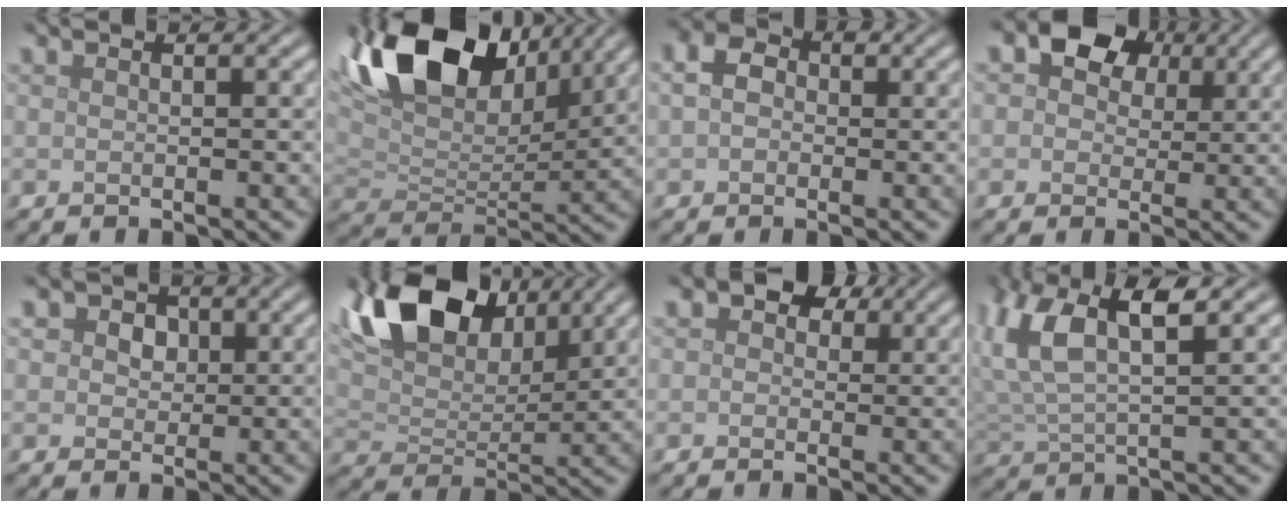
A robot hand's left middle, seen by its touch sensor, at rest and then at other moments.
{"total": 15.1, "force": [8.4, 8.1, 9.6], "torque": [-0.186, 0.029, 0.133]}
{"total": 3.0, "force": [0.2, 2.5, 1.7], "torque": [-0.038, 0.009, -0.007]}
{"total": 7.0, "force": [2.8, 5.1, 3.9], "torque": [-0.060, 0.023, 0.015]}
{"total": 5.3, "force": [2.4, 3.9, 2.7], "torque": [-0.037, 0.015, 0.009]}
{"total": 12.7, "force": [7.5, 6.7, 7.7], "torque": [-0.152, 0.020, 0.117]}
{"total": 4.0, "force": [1.5, 2.8, 2.3], "torque": [-0.027, 0.007, 0.002]}
{"total": 7.3, "force": [3.0, 2.9, 6.0], "torque": [-0.136, 0.012, 0.054]}